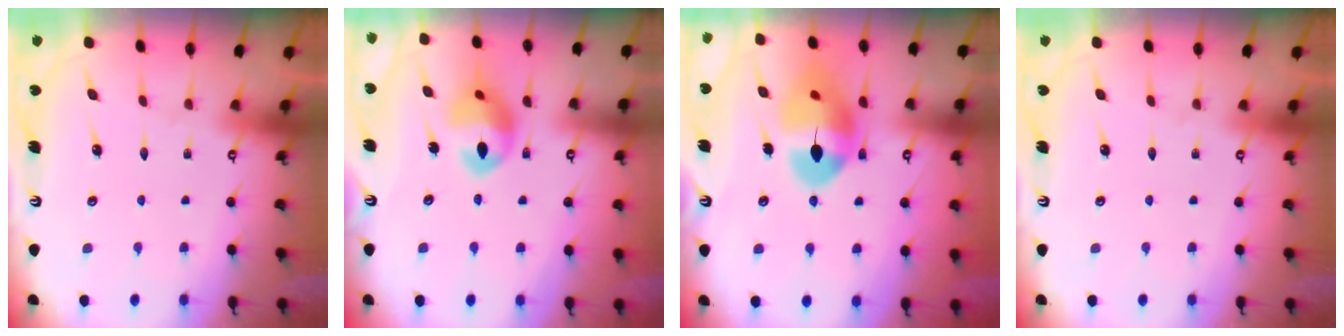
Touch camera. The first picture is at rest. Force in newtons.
{"total": 13.5, "press": 13.4, "slide": 1.7}
{"total": 14.2, "press": 14.1, "slide": 1.5}
{"total": 0.0}